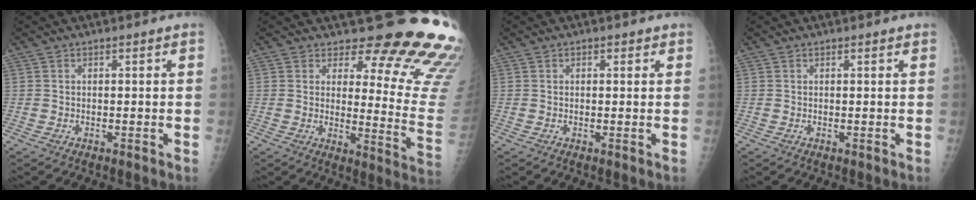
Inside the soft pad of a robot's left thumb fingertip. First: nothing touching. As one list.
[{"total": 19.1, "force": [16.8, 5.3, 7.4], "torque": [-0.039, -0.168, 0.182]}, {"total": 0.9, "force": [0.5, 0.6, 0.5], "torque": [0.001, -0.001, 0.004]}, {"total": 0.7, "force": [0.5, 0.2, 0.3], "torque": [-0.005, 0.001, 0.006]}]